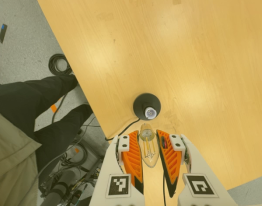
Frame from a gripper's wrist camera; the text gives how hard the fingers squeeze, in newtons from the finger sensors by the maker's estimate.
{"total": 21.2, "left": 23.6, "right": 18.9}